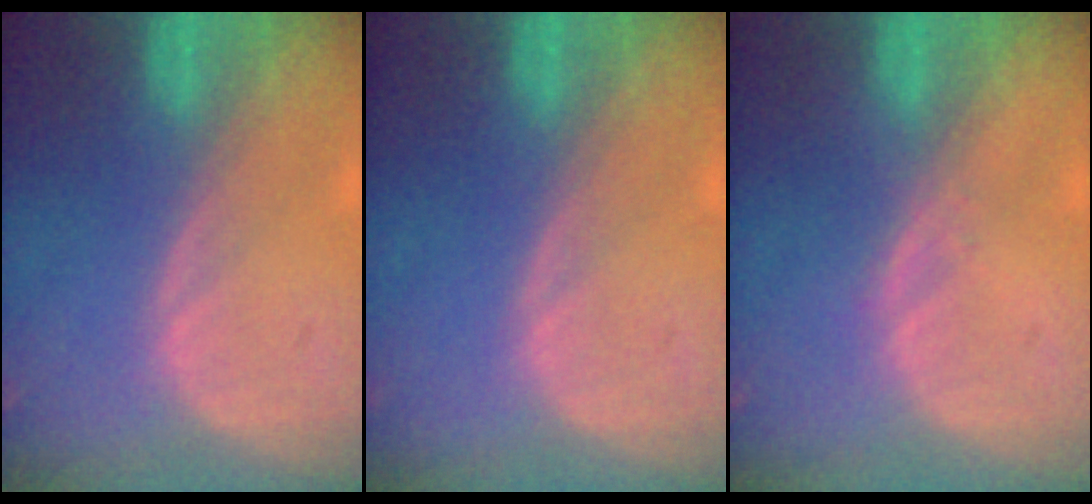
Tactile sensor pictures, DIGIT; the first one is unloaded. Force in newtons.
{"total": 0.0}
{"total": 1.2, "press": 1.0, "slide": 0.7}